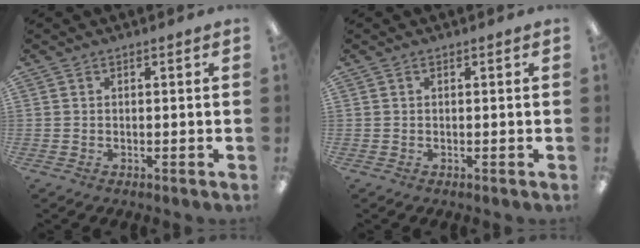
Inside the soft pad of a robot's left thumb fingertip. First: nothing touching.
{"total": 0.0}